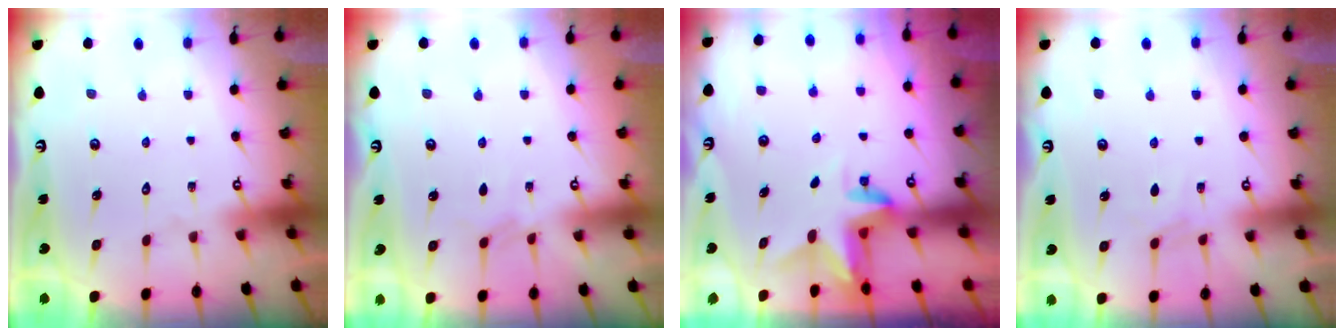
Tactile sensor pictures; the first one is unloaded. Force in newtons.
{"total": 2.2, "press": 2.1, "slide": 0.4}
{"total": 2.9, "press": 2.9, "slide": 0.2}
{"total": 4.0, "press": 3.9, "slide": 0.5}